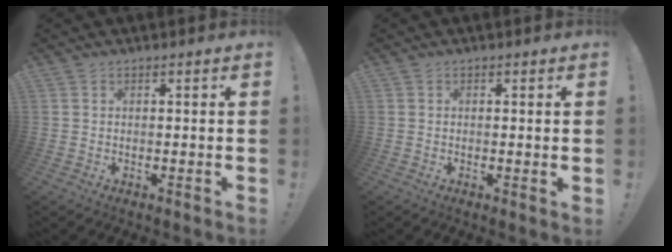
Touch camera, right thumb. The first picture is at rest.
{"total": 1.0, "force": [0.4, -0.2, 0.9], "torque": [-0.012, -0.003, 0.006]}